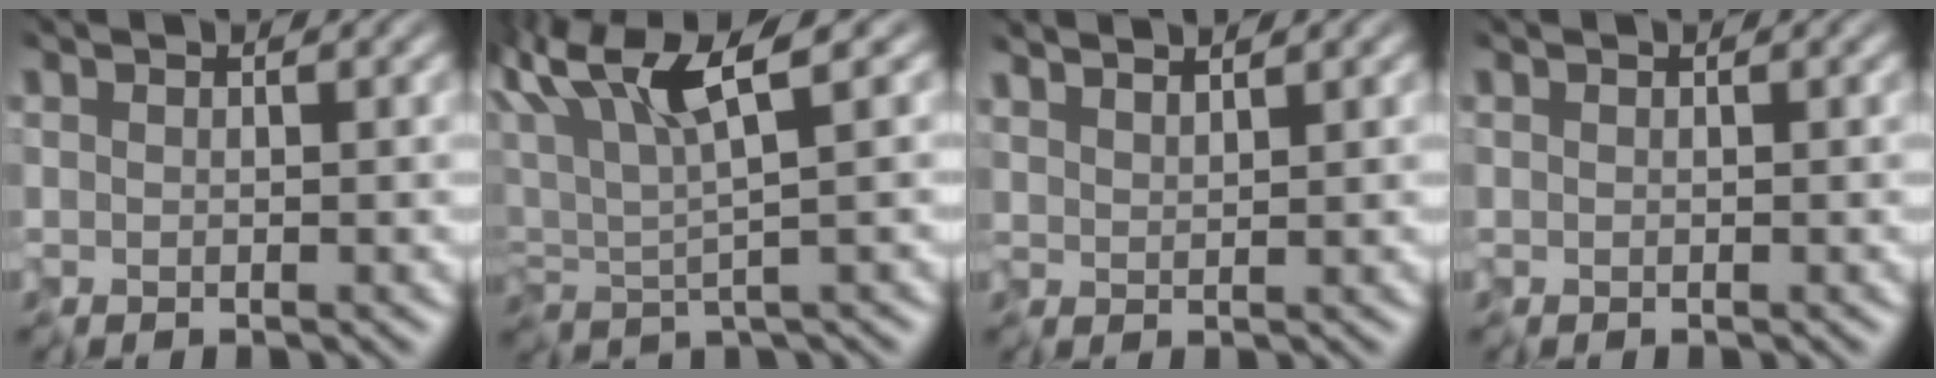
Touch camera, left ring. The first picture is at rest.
{"total": 5.3, "force": [0.8, 1.2, 5.1], "torque": [-0.098, 0.006, 0.013]}
{"total": 2.0, "force": [1.7, 0.4, 1.0], "torque": [-0.012, 0.007, 0.017]}
{"total": 0.0}